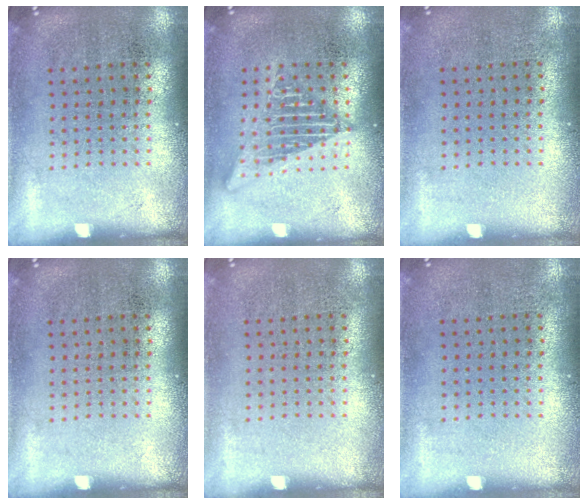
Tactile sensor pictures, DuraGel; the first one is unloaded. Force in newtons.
{"total": 2.6, "press": 2.6, "slide": 0.3}
{"total": 0.0}
{"total": 0.0}
{"total": 0.0}
{"total": 0.0}